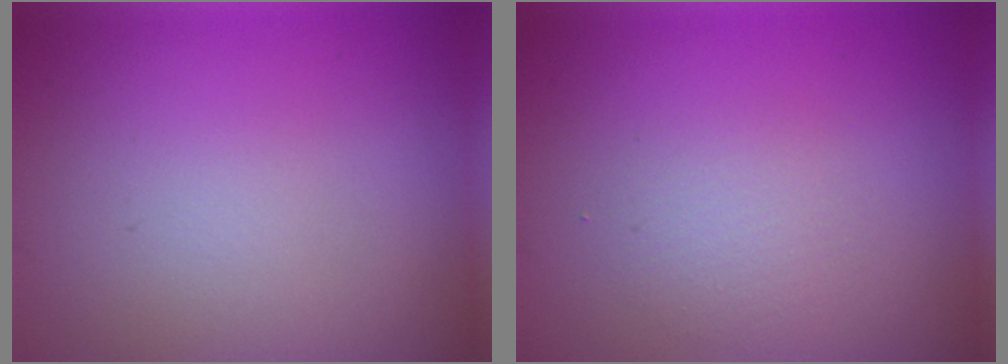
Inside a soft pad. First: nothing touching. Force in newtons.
{"total": 1.7, "press": 1.7, "slide": 0.0}